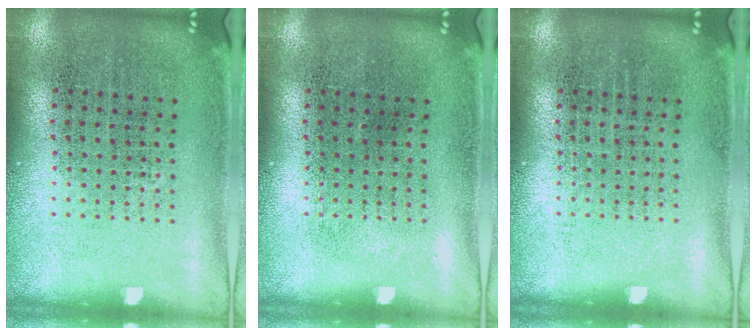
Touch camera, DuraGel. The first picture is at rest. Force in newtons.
{"total": 0.0}
{"total": 0.0}